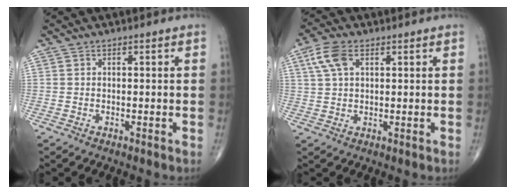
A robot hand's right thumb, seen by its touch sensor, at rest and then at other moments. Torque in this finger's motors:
{"motor_torque": [-0.28, 0.29, 0.01, -0.01, 0.00]}